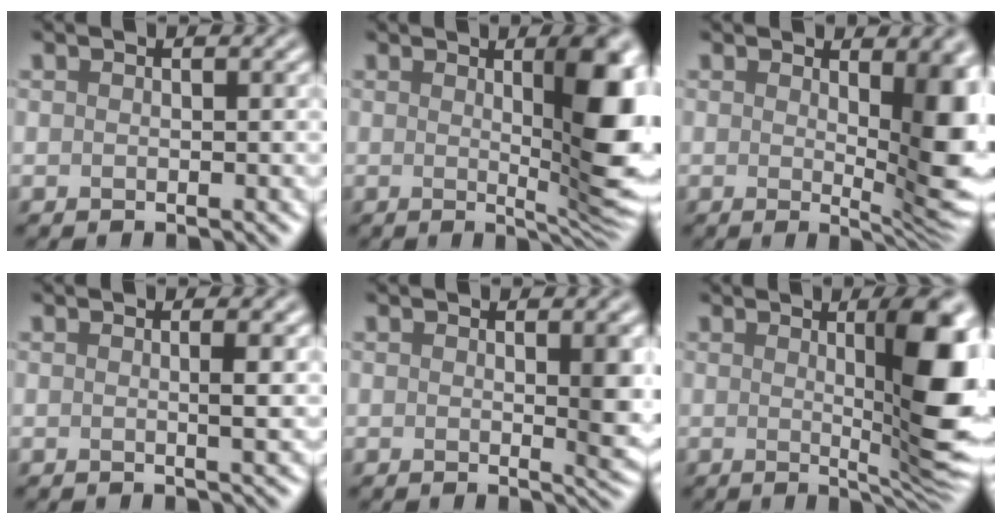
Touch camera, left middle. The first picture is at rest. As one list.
[{"total": 7.7, "force": [1.2, 1.6, 7.4], "torque": [-0.084, -0.007, 0.022]}, {"total": 7.5, "force": [1.0, 2.3, 7.0], "torque": [-0.076, -0.008, 0.019]}, {"total": 1.8, "force": [0.2, 0.4, 1.7], "torque": [-0.022, 0.002, -0.003]}, {"total": 2.7, "force": [0.4, 0.5, 2.6], "torque": [-0.030, -0.006, 0.006]}, {"total": 8.6, "force": [1.0, 1.5, 8.4], "torque": [-0.102, -0.005, 0.020]}]